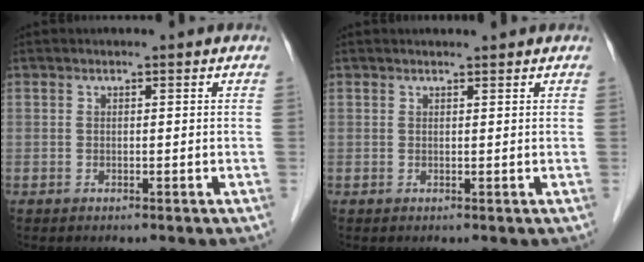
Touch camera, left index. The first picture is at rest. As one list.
[{"total": 1.5, "force": [1.4, 0.0, 0.4], "torque": [-0.007, 0.009, 0.023]}]